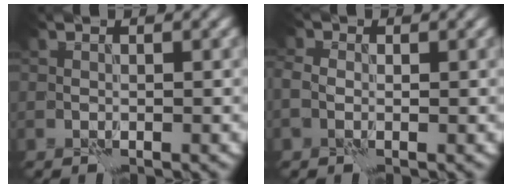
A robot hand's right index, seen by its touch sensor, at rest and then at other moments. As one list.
[{"total": 1.9, "force": [-0.1, 1.6, 1.1], "torque": [-0.018, 0.006, -0.010]}]